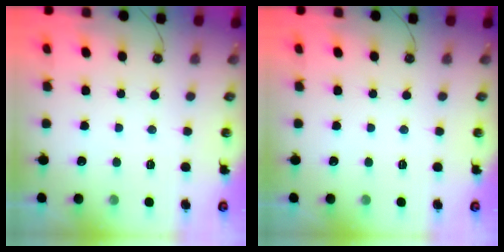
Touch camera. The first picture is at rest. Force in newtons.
{"total": 0.0}